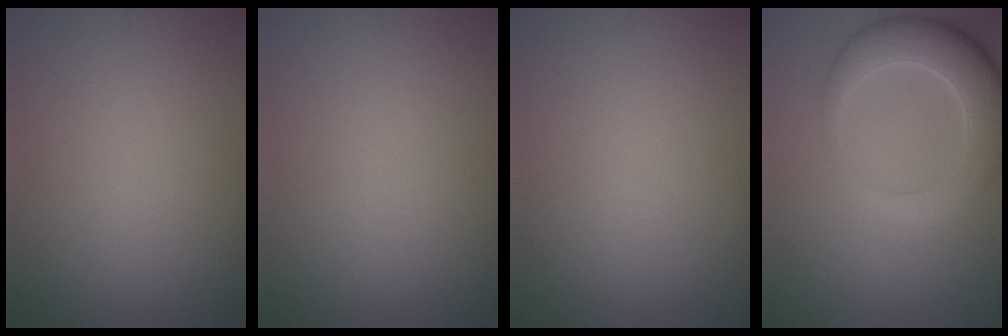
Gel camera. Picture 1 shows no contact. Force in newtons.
{"total": 0.0}
{"total": 0.0}
{"total": 6.5, "press": 6.5, "slide": 0.6}